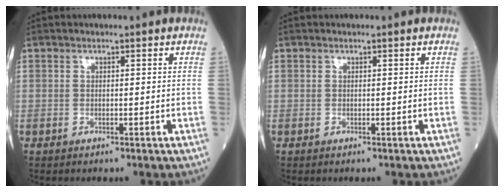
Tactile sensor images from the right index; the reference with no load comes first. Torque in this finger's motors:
{"motor_torque": [0.00, 0.00, -0.04, 0.00]}